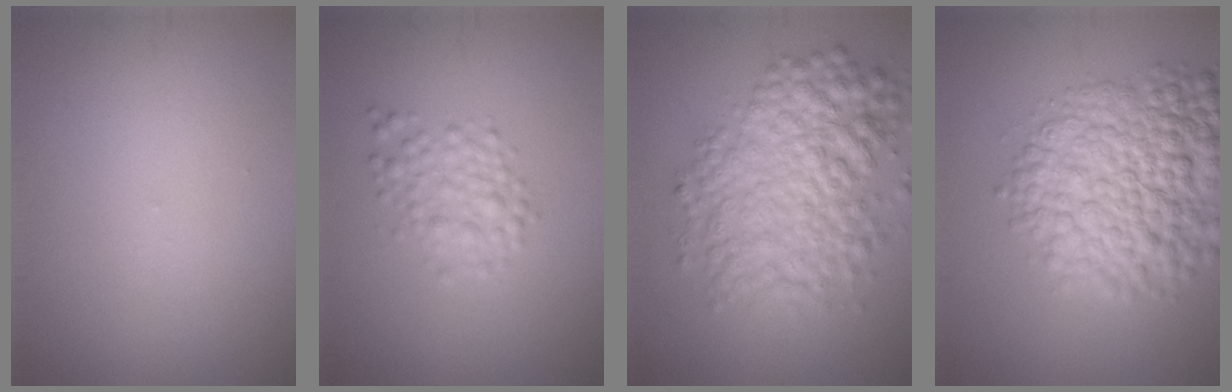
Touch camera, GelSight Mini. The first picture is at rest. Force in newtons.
{"total": 2.6, "press": 2.6, "slide": 0.1}
{"total": 7.4, "press": 7.4, "slide": 0.1}
{"total": 9.2, "press": 9.2, "slide": 0.3}